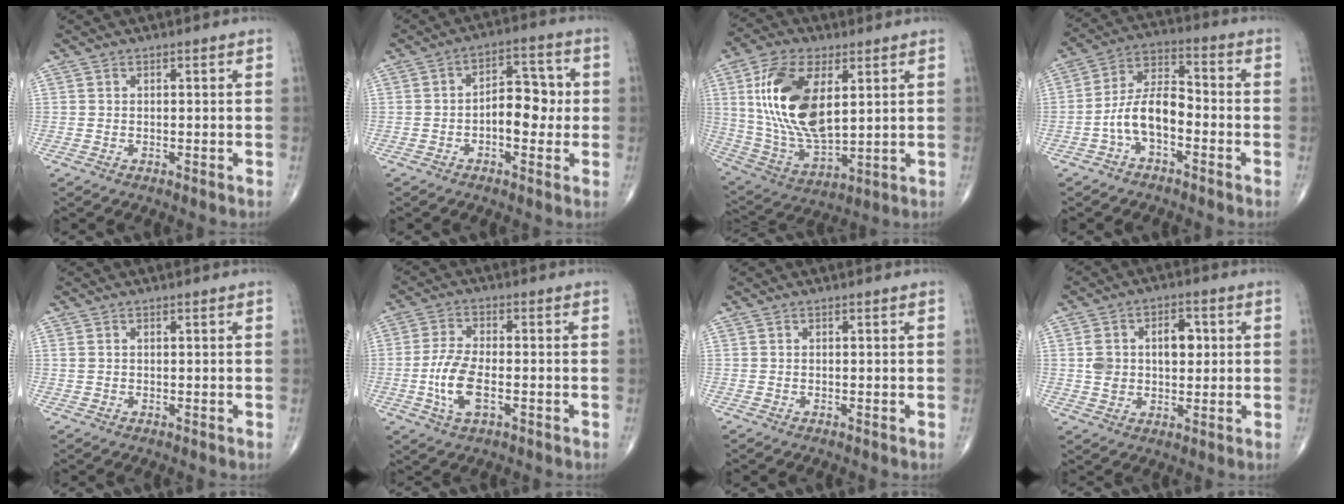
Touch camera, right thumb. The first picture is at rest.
{"total": 8.4, "force": [-0.7, 4.8, 6.8], "torque": [-0.074, 0.024, -0.016]}
{"total": 19.4, "force": [5.0, 9.8, 16.0], "torque": [-0.308, -0.020, 0.100]}
{"total": 9.5, "force": [-3.1, 4.8, 7.5], "torque": [-0.137, 0.045, -0.066]}
{"total": 0.7, "force": [0.3, 0.4, 0.5], "torque": [-0.016, 0.011, 0.011]}
{"total": 8.2, "force": [-2.0, 3.7, 7.0], "torque": [-0.152, 0.007, -0.039]}
{"total": 0.0}
{"total": 9.2, "force": [1.4, 6.1, 6.7], "torque": [-0.089, 0.010, 0.028]}